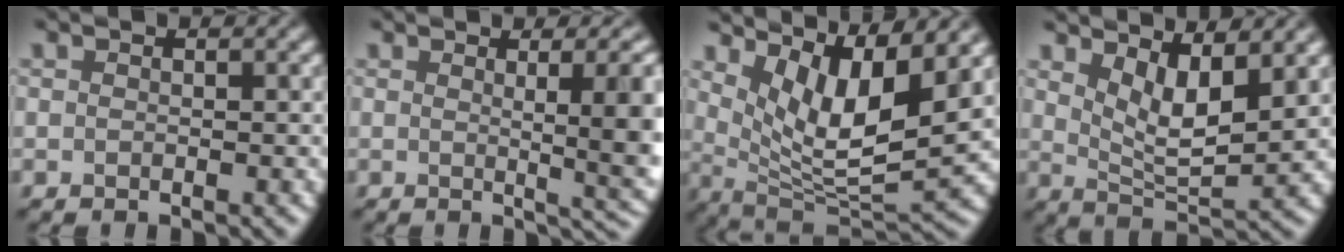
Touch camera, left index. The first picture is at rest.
{"total": 8.0, "force": [1.4, 2.6, 7.4], "torque": [-0.071, 0.004, 0.022]}
{"total": 8.5, "force": [3.8, 2.6, 7.2], "torque": [-0.137, -0.012, 0.071]}
{"total": 4.7, "force": [2.4, 1.6, 3.8], "torque": [-0.075, -0.016, 0.041]}